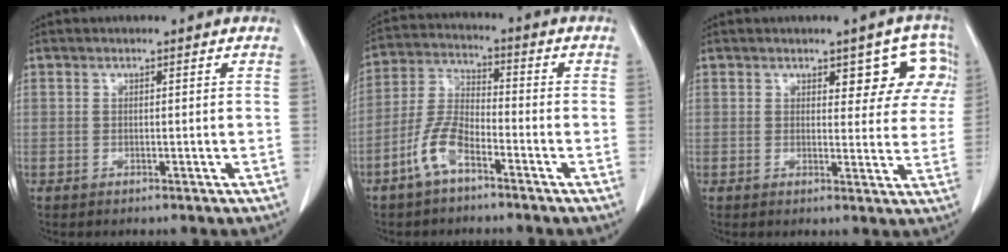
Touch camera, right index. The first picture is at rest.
{"total": 7.4, "force": [-4.3, 2.5, 5.4], "torque": [-0.126, 0.007, -0.090]}
{"total": 6.4, "force": [3.0, 3.3, 4.6], "torque": [-0.022, 0.011, 0.031]}